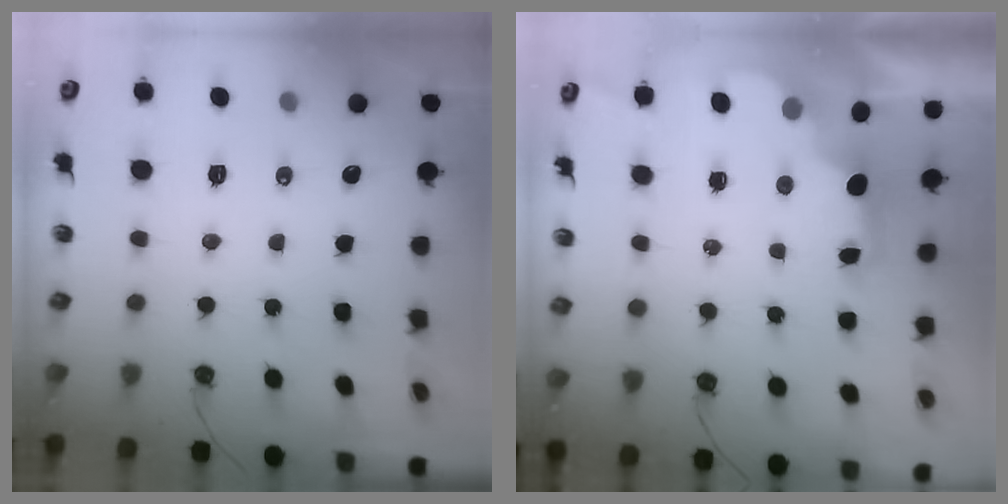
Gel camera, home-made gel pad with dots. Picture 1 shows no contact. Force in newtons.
{"total": 2.1, "press": 2.1, "slide": 0.5}